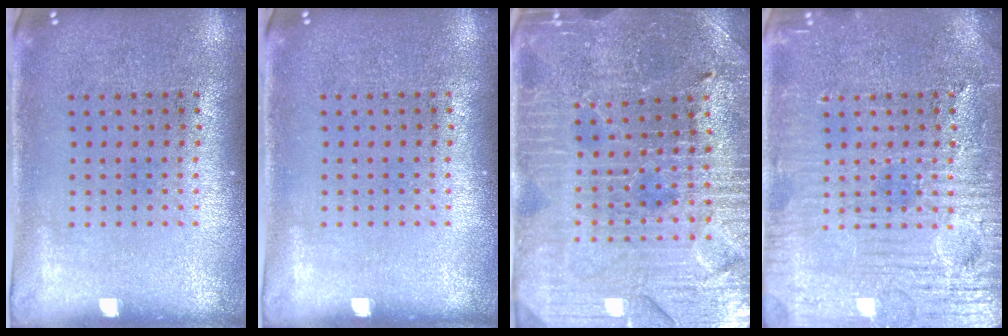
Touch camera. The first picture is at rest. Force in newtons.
{"total": 0.0}
{"total": 3.8, "press": 3.7, "slide": 0.8}
{"total": 5.3, "press": 5.3, "slide": 0.7}